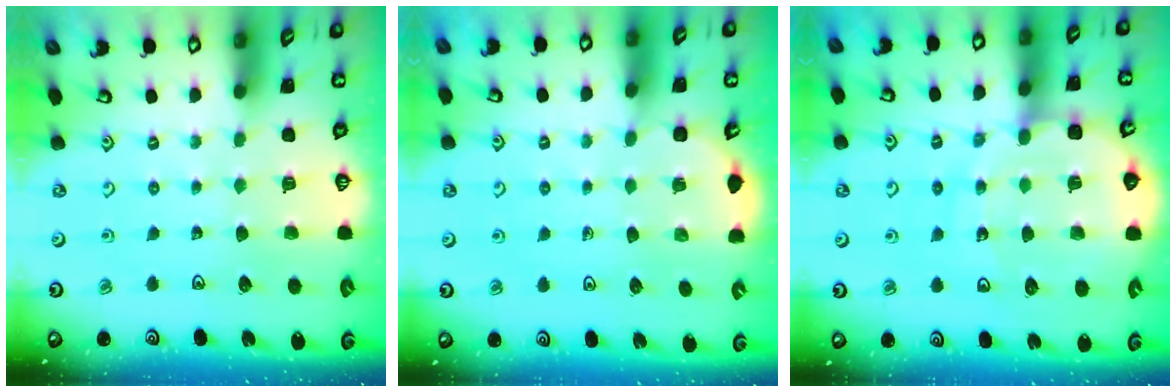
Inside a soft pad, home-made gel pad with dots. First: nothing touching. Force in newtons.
{"total": 2.7, "press": 2.6, "slide": 0.8}
{"total": 11.5, "press": 11.3, "slide": 2.3}